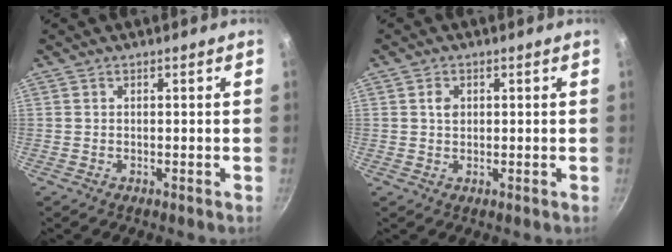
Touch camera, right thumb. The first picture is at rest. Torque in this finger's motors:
{"motor_torque": [0.38, 0.92, 0.40, -0.09, -0.02]}